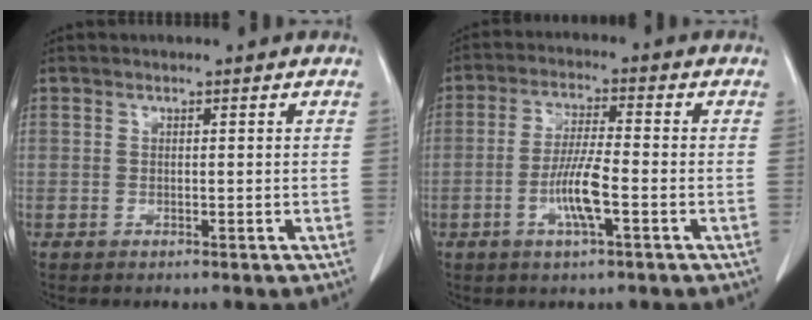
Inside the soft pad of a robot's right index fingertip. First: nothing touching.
{"total": 7.0, "force": [-2.3, 0.6, 6.6], "torque": [-0.132, -0.004, -0.045]}